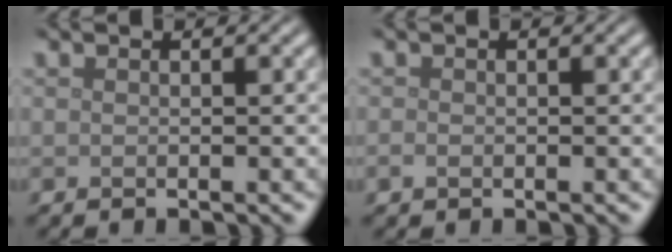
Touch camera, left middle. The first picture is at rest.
{"total": 0.7, "force": [-0.3, 0.5, 0.3], "torque": [-0.006, -0.003, -0.005]}